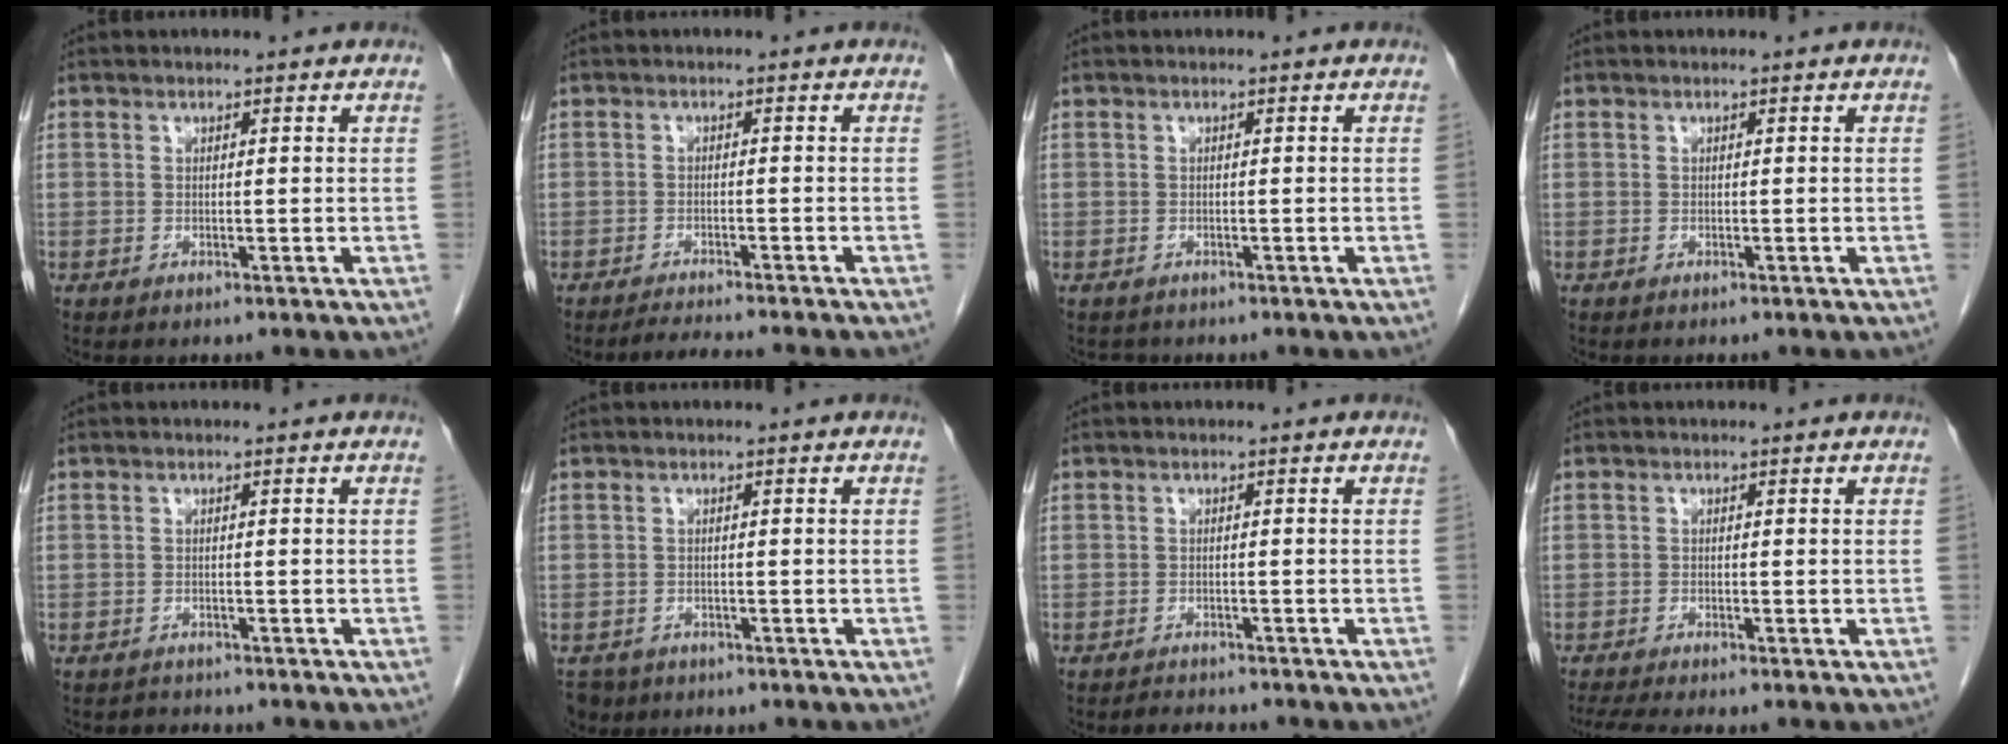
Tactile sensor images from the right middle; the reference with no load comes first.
{"total": 5.0, "force": [-4.6, -0.5, 1.9], "torque": [-0.026, -0.014, -0.070]}
{"total": 1.0, "force": [-0.9, 0.6, -0.1], "torque": [-0.007, 0.000, -0.012]}
{"total": 0.0}
{"total": 1.2, "force": [-1.1, 0.2, -0.4], "torque": [0.002, -0.006, -0.017]}
{"total": 3.3, "force": [-2.4, 2.2, 0.2], "torque": [-0.004, 0.001, -0.039]}
{"total": 2.0, "force": [-2.0, 0.2, 0.2], "torque": [-0.007, -0.009, -0.030]}
{"total": 4.5, "force": [-3.9, -0.6, 2.2], "torque": [-0.042, -0.018, -0.069]}